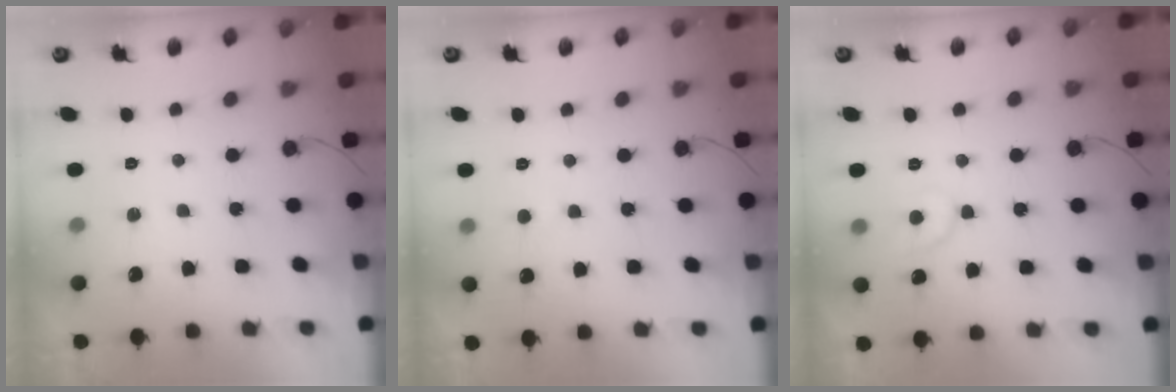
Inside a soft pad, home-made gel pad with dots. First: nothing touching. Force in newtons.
{"total": 1.8, "press": 1.8, "slide": 0.2}
{"total": 6.4, "press": 6.3, "slide": 0.8}